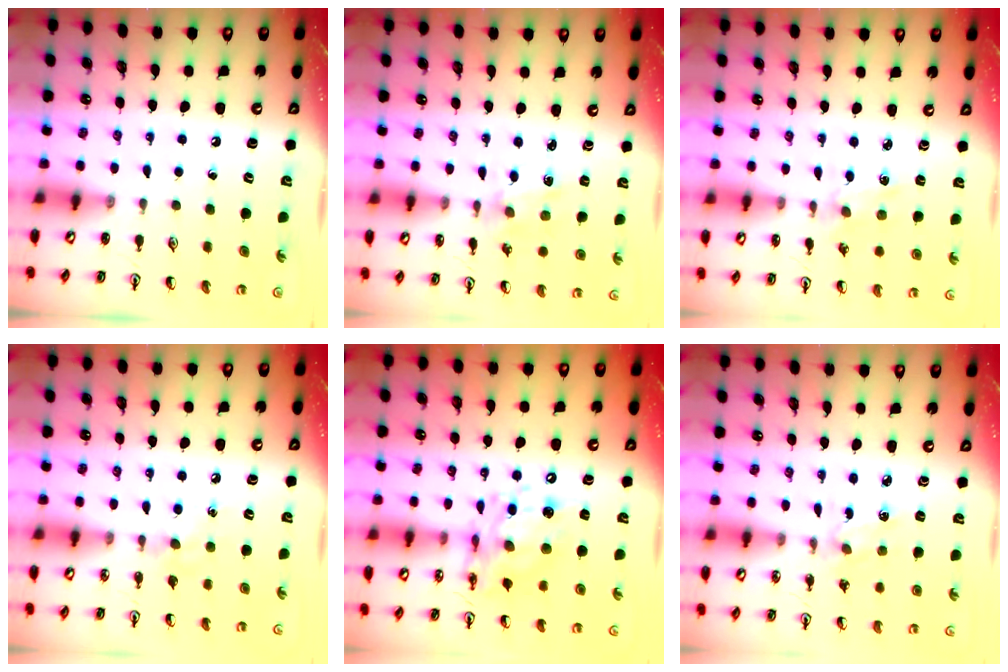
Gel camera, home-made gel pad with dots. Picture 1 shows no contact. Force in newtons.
{"total": 2.0, "press": 1.8, "slide": 0.7}
{"total": 1.4, "press": 1.4, "slide": 0.2}
{"total": 6.8, "press": 6.8, "slide": 0.9}
{"total": 11.9, "press": 11.9, "slide": 1.1}
{"total": 2.2, "press": 2.1, "slide": 0.5}